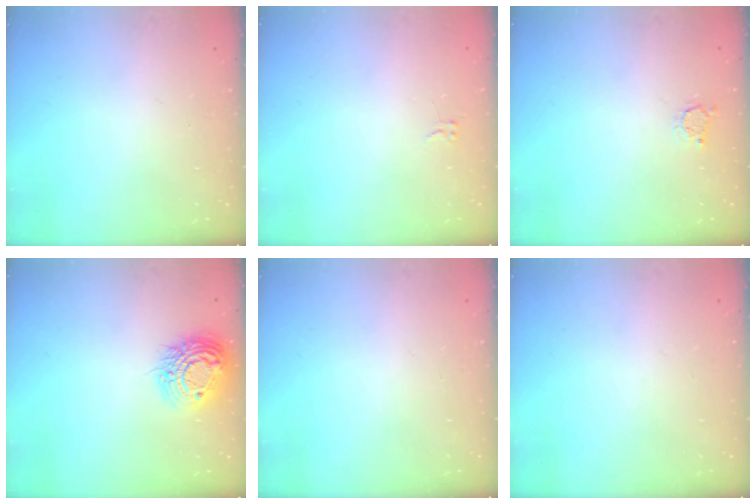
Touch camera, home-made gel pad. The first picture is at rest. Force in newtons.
{"total": 2.6, "press": 2.6, "slide": 0.3}
{"total": 2.5, "press": 2.5, "slide": 0.3}
{"total": 14.4, "press": 14.4, "slide": 1.0}
{"total": 0.0}
{"total": 0.0}